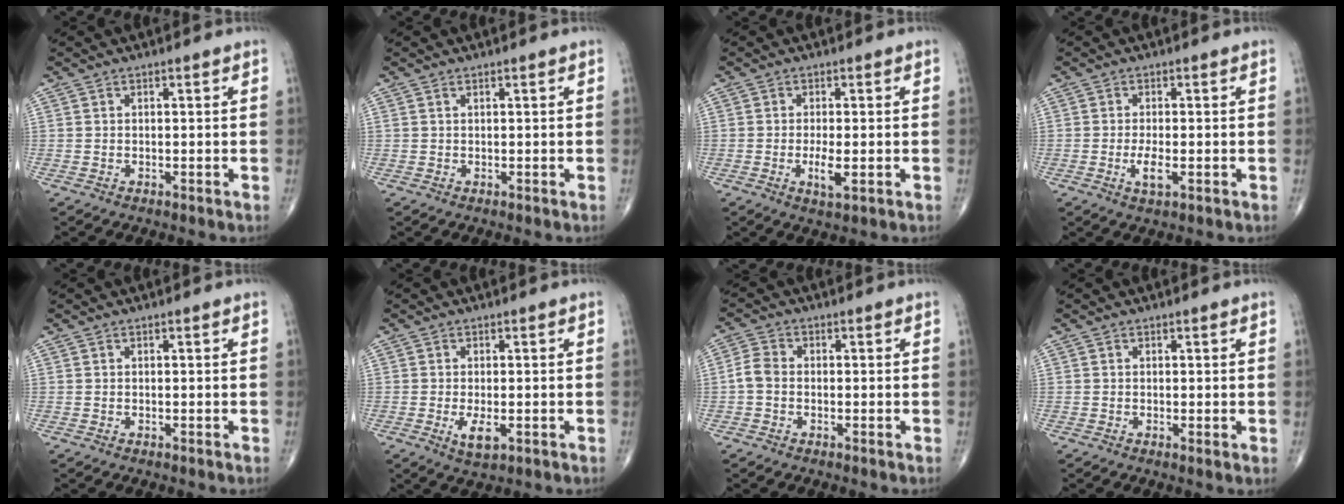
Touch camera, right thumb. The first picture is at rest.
{"total": 0.0}
{"total": 3.9, "force": [-0.9, 1.1, 3.6], "torque": [-0.070, -0.007, -0.015]}
{"total": 3.4, "force": [-0.9, 1.1, 3.1], "torque": [-0.064, -0.005, -0.017]}
{"total": 0.0}
{"total": 3.7, "force": [-1.0, 1.6, 3.2], "torque": [-0.057, -0.007, -0.014]}
{"total": 3.3, "force": [-0.7, 2.3, 2.2], "torque": [-0.044, 0.008, -0.023]}
{"total": 0.9, "force": [0.0, 0.1, 0.8], "torque": [-0.017, -0.003, -0.002]}